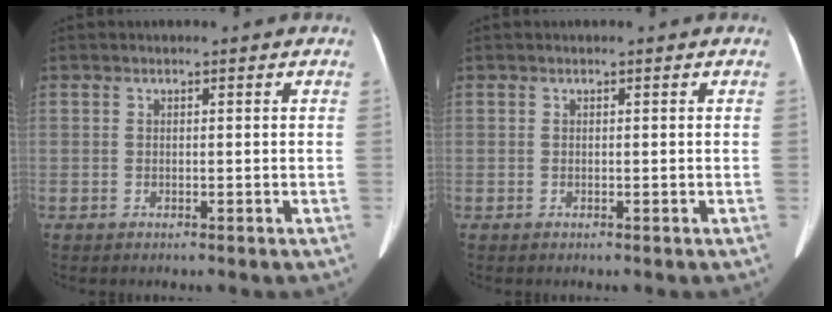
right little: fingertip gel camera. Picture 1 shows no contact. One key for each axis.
{"total": 0.0}